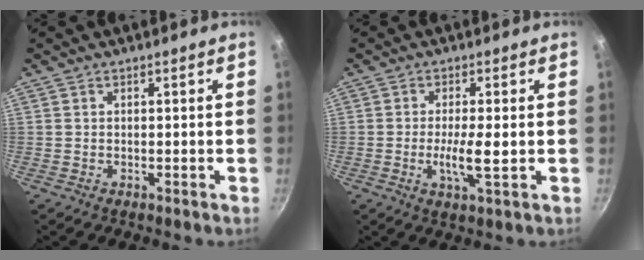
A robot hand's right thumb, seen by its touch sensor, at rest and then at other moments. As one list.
[{"total": 5.4, "force": [-0.6, 0.8, 5.3], "torque": [-0.100, -0.004, -0.012]}]